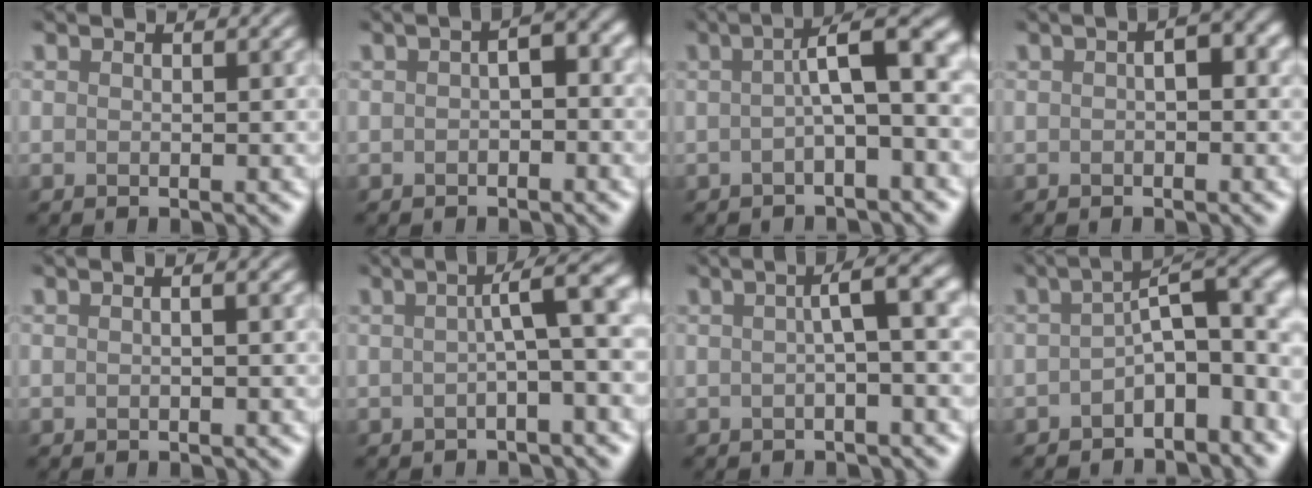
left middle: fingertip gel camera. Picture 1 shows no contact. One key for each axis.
{"total": 2.5, "fx": -0.8, "fy": 1.1, "fz": 2.1, "tx": -0.031, "ty": 0.009, "tz": -0.018}
{"total": 5.5, "fx": -0.3, "fy": 1.0, "fz": 5.4, "tx": -0.071, "ty": 0.026, "tz": -0.014}
{"total": 2.1, "fx": -0.3, "fy": 0.8, "fz": 1.9, "tx": -0.030, "ty": 0.008, "tz": -0.008}
{"total": 0.7, "fx": -0.3, "fy": 0.1, "fz": 0.7, "tx": -0.008, "ty": 0.002, "tz": -0.009}
{"total": 4.7, "fx": -0.1, "fy": 0.8, "fz": 4.7, "tx": -0.056, "ty": 0.021, "tz": -0.011}
{"total": 3.5, "fx": 0.1, "fy": 0.4, "fz": 3.5, "tx": -0.045, "ty": 0.017, "tz": -0.007}
{"total": 7.8, "fx": -2.7, "fy": 3.5, "fz": 6.5, "tx": -0.083, "ty": 0.012, "tz": -0.050}